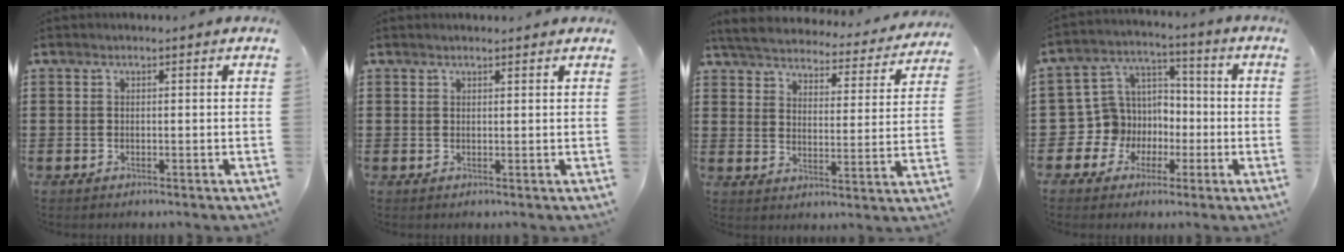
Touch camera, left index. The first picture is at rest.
{"total": 0.9, "force": [0.8, 0.1, 0.2], "torque": [-0.005, 0.000, 0.016]}
{"total": 4.2, "force": [4.0, 0.2, 1.0], "torque": [-0.043, -0.028, 0.062]}
{"total": 8.6, "force": [-2.4, 8.2, 0.9], "torque": [-0.064, 0.008, -0.043]}